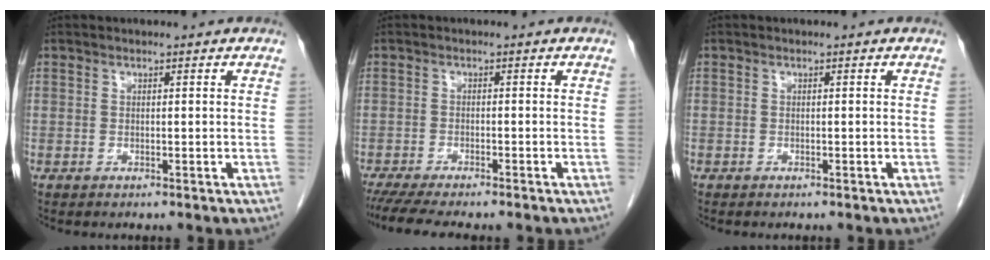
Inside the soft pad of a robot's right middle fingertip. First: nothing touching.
{"total": 8.8, "force": [-7.5, 1.1, 4.6], "torque": [-0.064, -0.012, -0.112]}
{"total": 0.0}